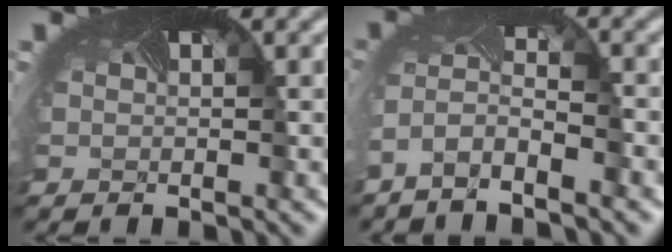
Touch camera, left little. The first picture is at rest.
{"total": 3.3, "force": [-2.7, 0.3, 1.9], "torque": [-0.047, -0.007, -0.057]}